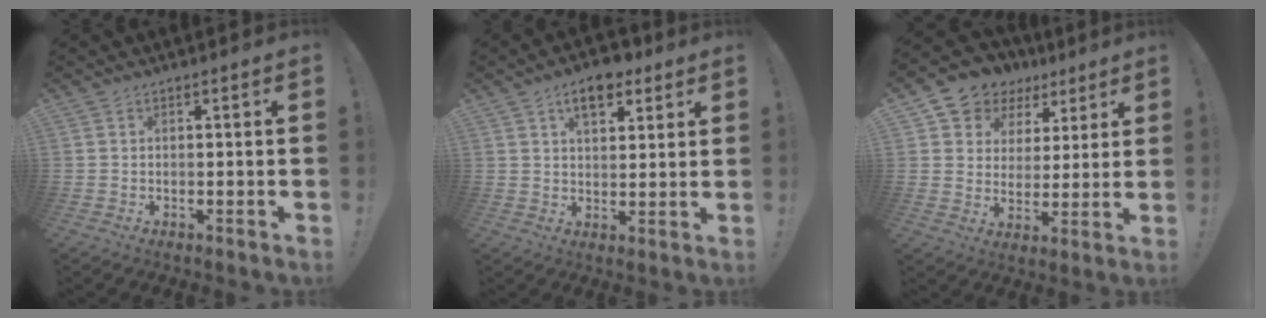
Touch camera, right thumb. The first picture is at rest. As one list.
[{"total": 8.8, "force": [5.4, 4.8, 5.0], "torque": [-0.064, -0.022, 0.096]}, {"total": 8.4, "force": [5.2, 6.5, 1.0], "torque": [-0.026, -0.036, 0.104]}]